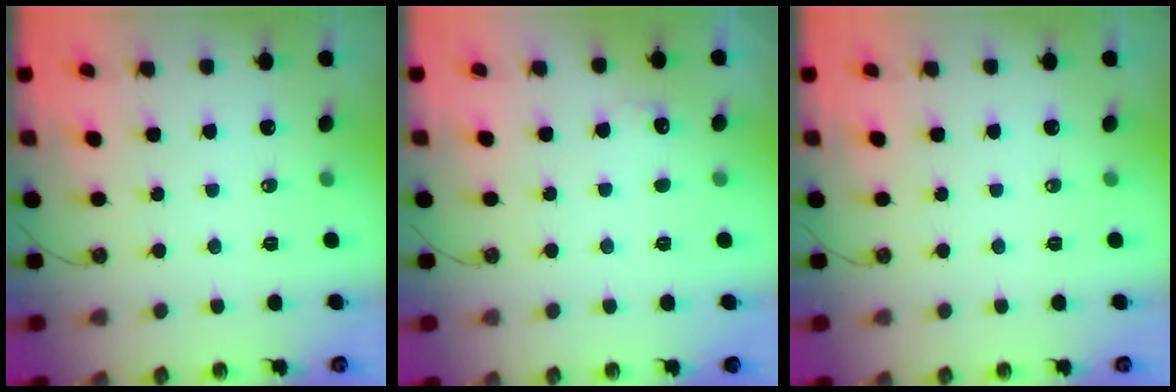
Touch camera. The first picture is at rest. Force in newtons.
{"total": 6.0, "press": 5.9, "slide": 1.1}
{"total": 0.0}